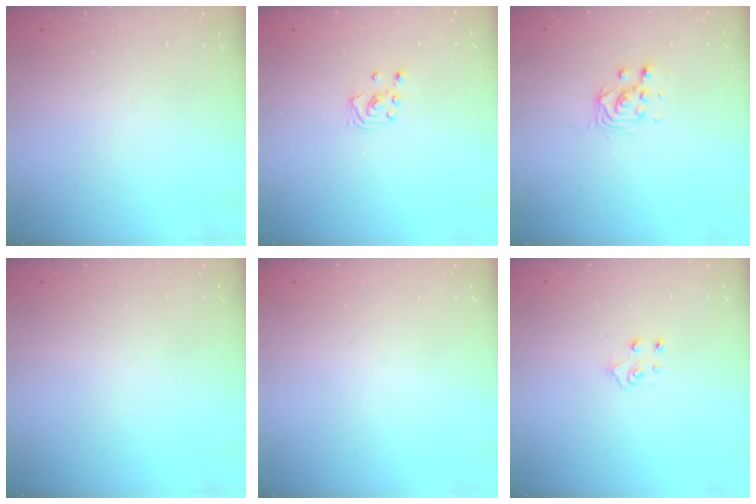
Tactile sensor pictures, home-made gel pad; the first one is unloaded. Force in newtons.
{"total": 2.3, "press": 2.3, "slide": 0.2}
{"total": 3.6, "press": 3.6, "slide": 0.1}
{"total": 0.0}
{"total": 0.0}
{"total": 5.1, "press": 5.1, "slide": 0.5}